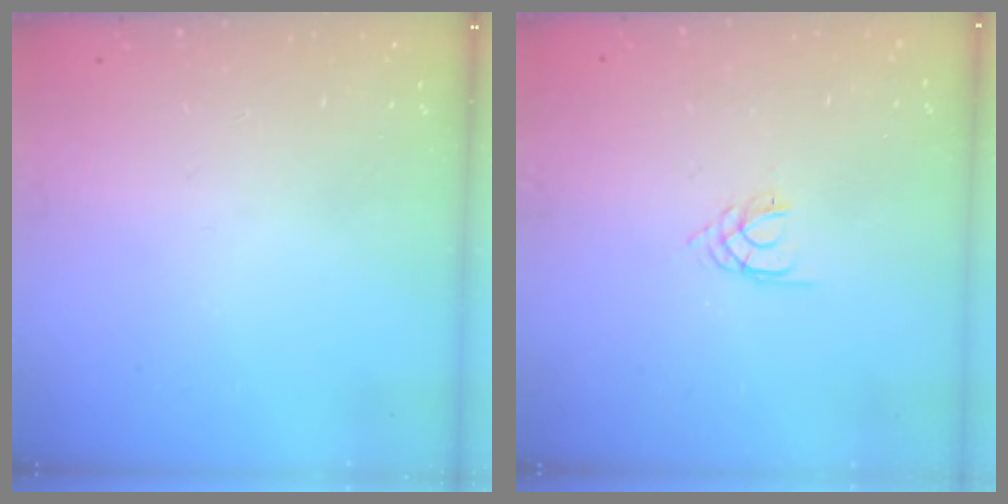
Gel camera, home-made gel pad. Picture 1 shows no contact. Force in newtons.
{"total": 1.6, "press": 1.6, "slide": 0.3}